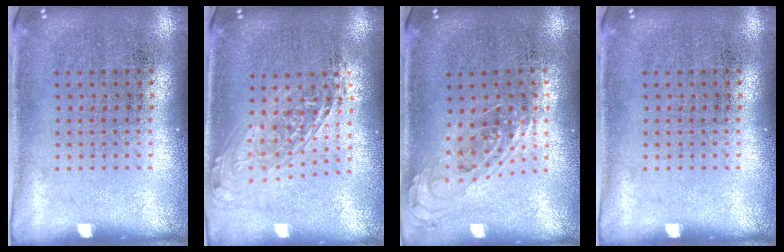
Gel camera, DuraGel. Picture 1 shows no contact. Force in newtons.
{"total": 1.7, "press": 1.4, "slide": 1.0}
{"total": 0.8, "press": 0.7, "slide": 0.3}
{"total": 0.0}